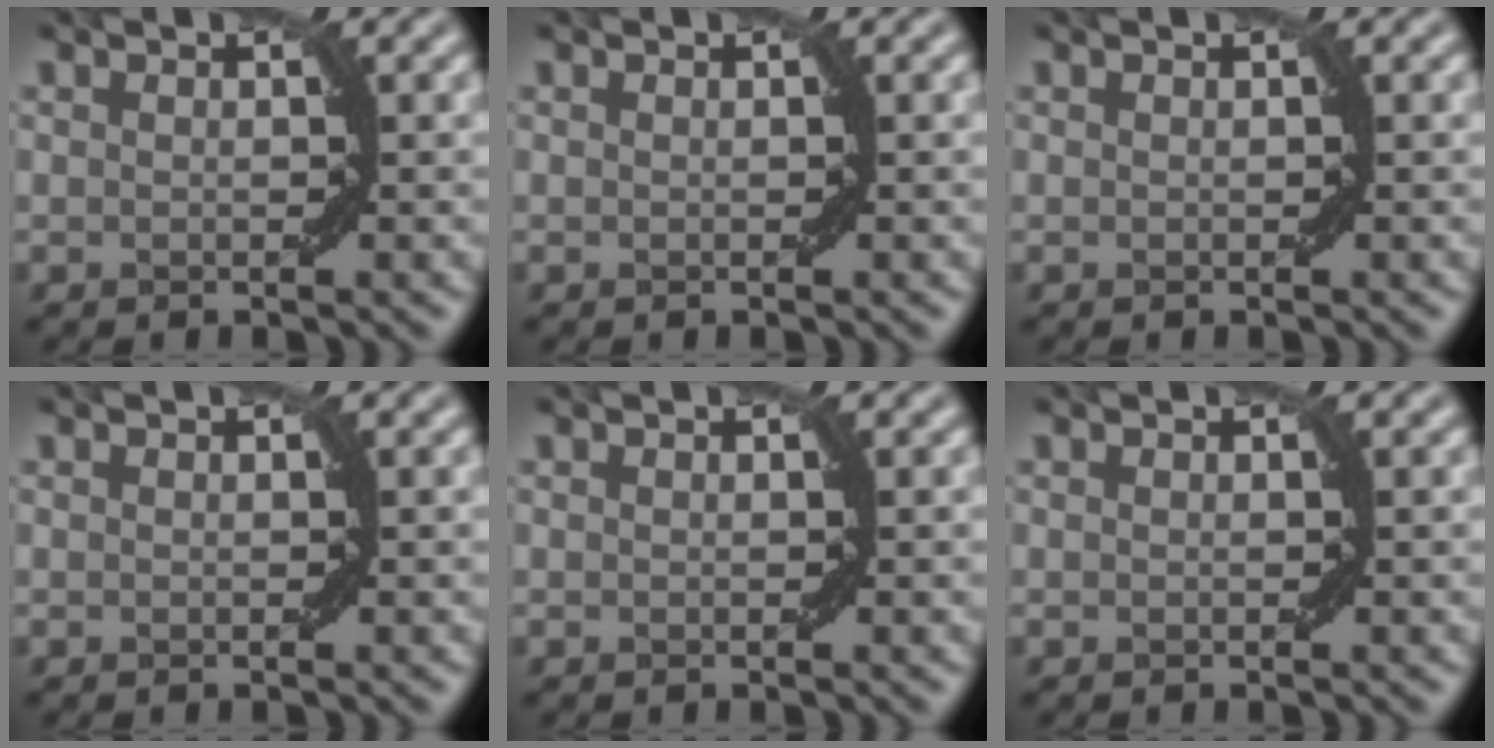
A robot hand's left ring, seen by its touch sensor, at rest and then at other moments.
{"total": 0.0}
{"total": 0.0}
{"total": 0.0}
{"total": 0.0}
{"total": 0.0}